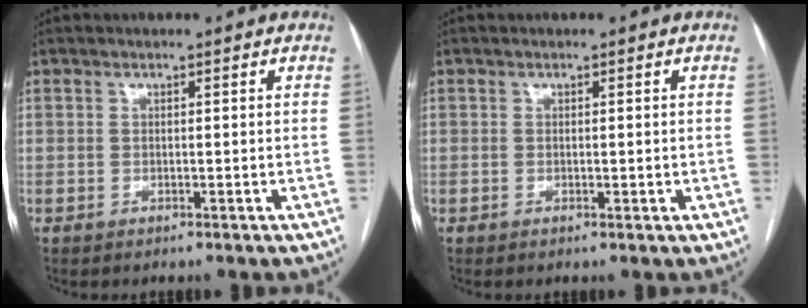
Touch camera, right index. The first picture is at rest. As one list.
[{"total": 1.1, "force": [0.0, 0.5, 0.9], "torque": [-0.015, -0.001, 0.003]}]